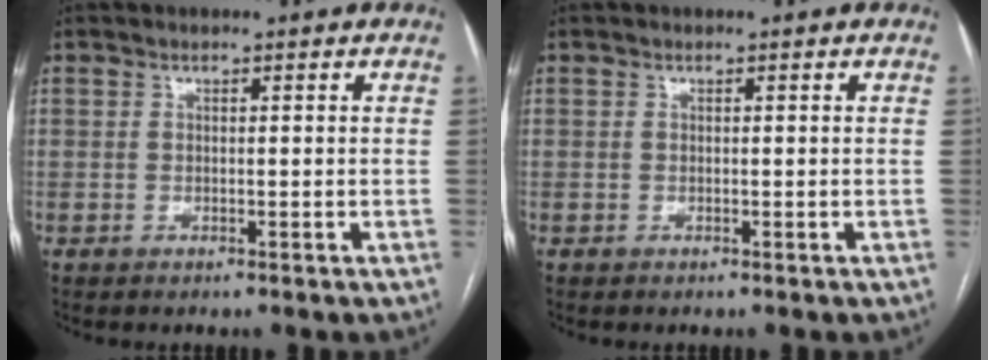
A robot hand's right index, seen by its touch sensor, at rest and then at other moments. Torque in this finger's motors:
{"motor_torque": [0.00, 0.00, 0.00, 0.00]}